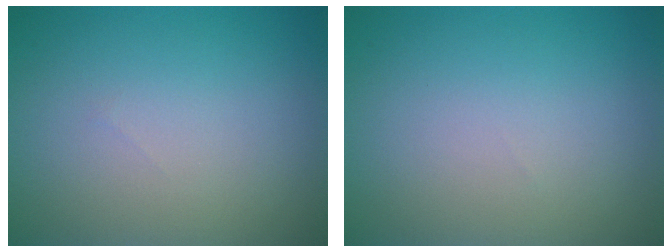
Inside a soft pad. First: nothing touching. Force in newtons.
{"total": 0.0}